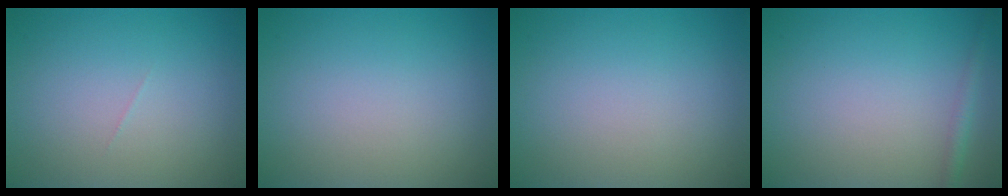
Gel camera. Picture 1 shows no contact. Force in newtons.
{"total": 0.0}
{"total": 0.0}
{"total": 1.3, "press": 1.3, "slide": 0.0}